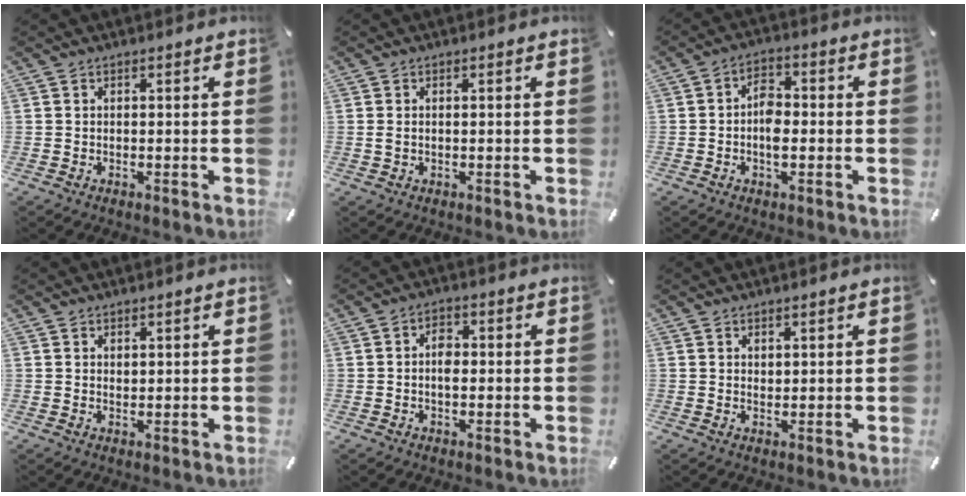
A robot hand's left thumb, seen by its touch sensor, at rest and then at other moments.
{"total": 1.2, "force": [0.0, 0.6, 1.1], "torque": [-0.020, 0.003, -0.002]}
{"total": 5.3, "force": [-1.2, 3.2, 4.0], "torque": [-0.069, 0.007, -0.022]}
{"total": 1.1, "force": [1.0, 0.4, -0.1], "torque": [0.000, -0.002, 0.020]}
{"total": 3.2, "force": [-0.2, 2.1, 2.5], "torque": [-0.040, 0.004, -0.007]}
{"total": 1.3, "force": [1.1, 0.6, -0.1], "torque": [0.010, -0.005, 0.021]}